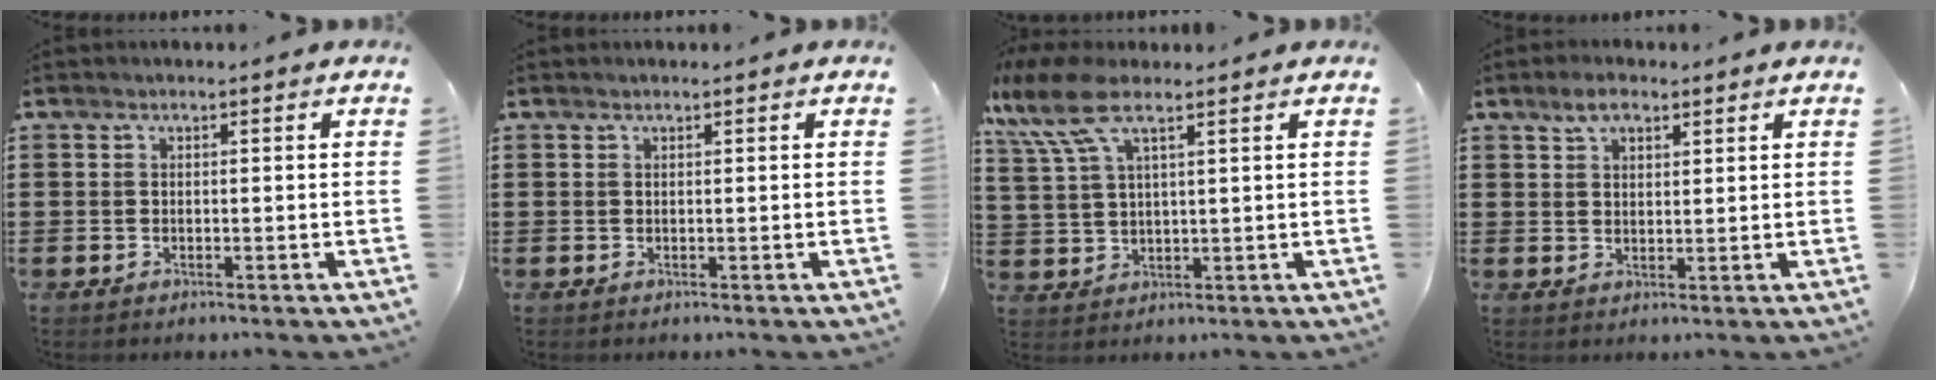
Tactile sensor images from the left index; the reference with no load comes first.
{"total": 0.0}
{"total": 8.8, "force": [5.3, 3.2, 6.3], "torque": [-0.156, -0.012, 0.093]}
{"total": 3.8, "force": [2.6, 1.8, 2.1], "torque": [-0.040, 0.003, 0.044]}